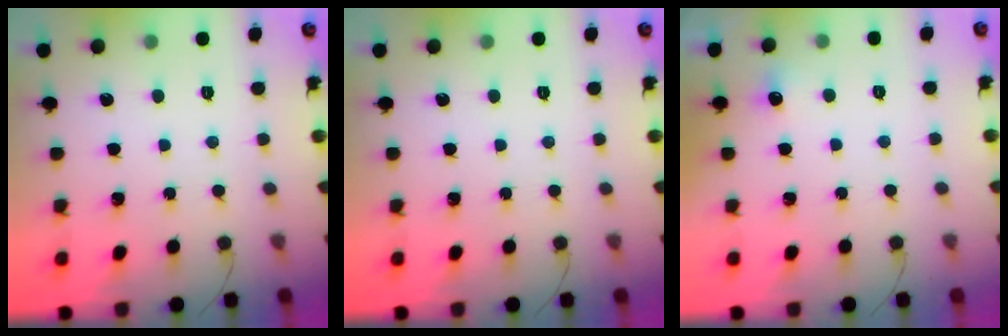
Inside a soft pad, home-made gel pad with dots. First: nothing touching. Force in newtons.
{"total": 0.0}
{"total": 4.6, "press": 4.4, "slide": 1.6}